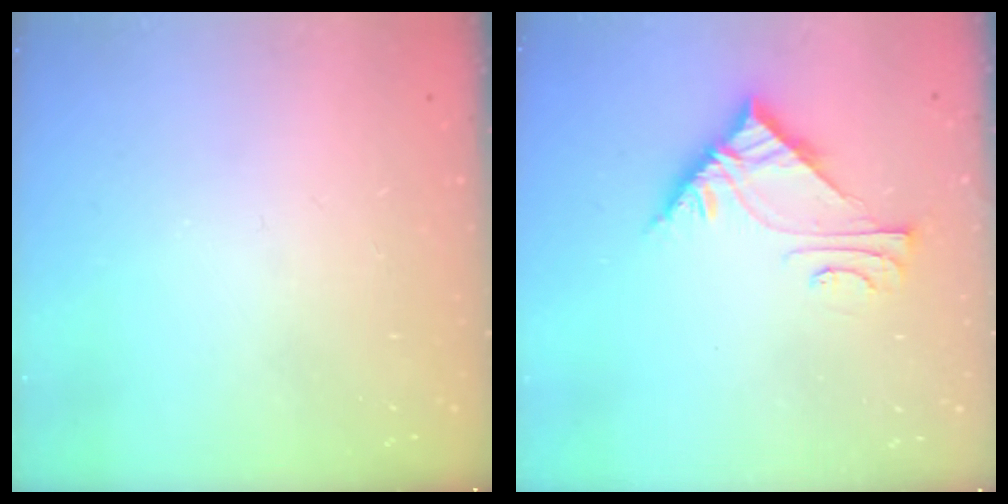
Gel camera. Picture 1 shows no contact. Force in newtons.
{"total": 6.9, "press": 6.8, "slide": 0.5}